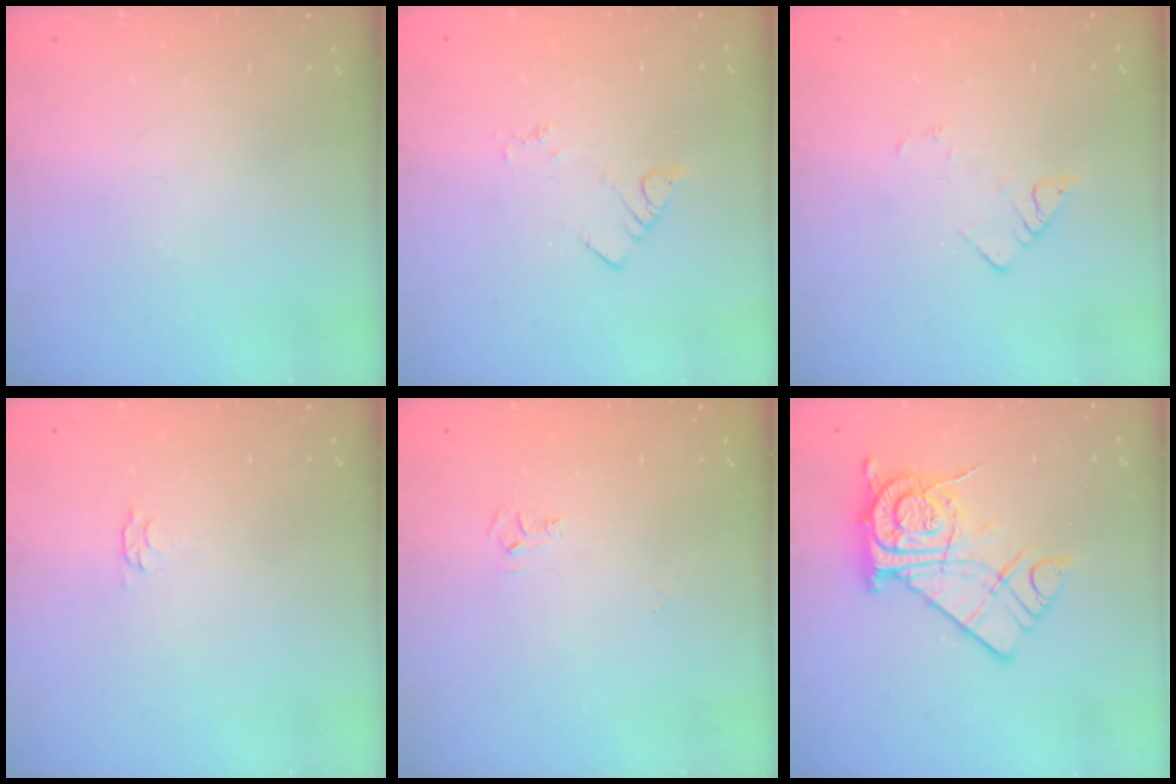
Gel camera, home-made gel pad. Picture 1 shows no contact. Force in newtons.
{"total": 2.4, "press": 2.3, "slide": 0.4}
{"total": 3.5, "press": 3.5, "slide": 0.4}
{"total": 2.9, "press": 2.9, "slide": 0.4}
{"total": 4.8, "press": 4.8, "slide": 0.5}
{"total": 14.0, "press": 13.9, "slide": 1.3}